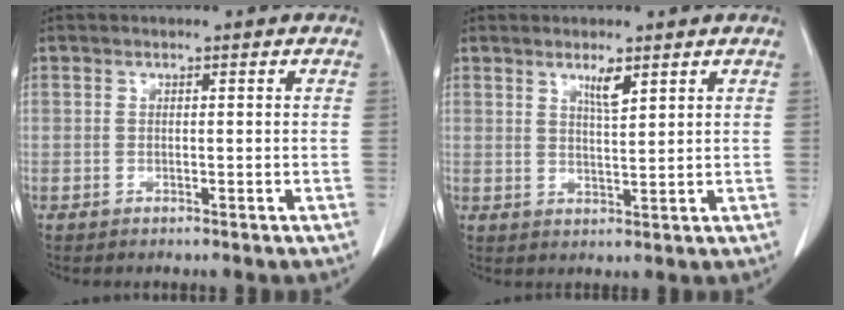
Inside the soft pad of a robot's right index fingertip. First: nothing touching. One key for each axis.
{"total": 3.0, "fx": 1.9, "fy": 0.2, "fz": 2.3, "tx": -0.046, "ty": -0.005, "tz": 0.038}